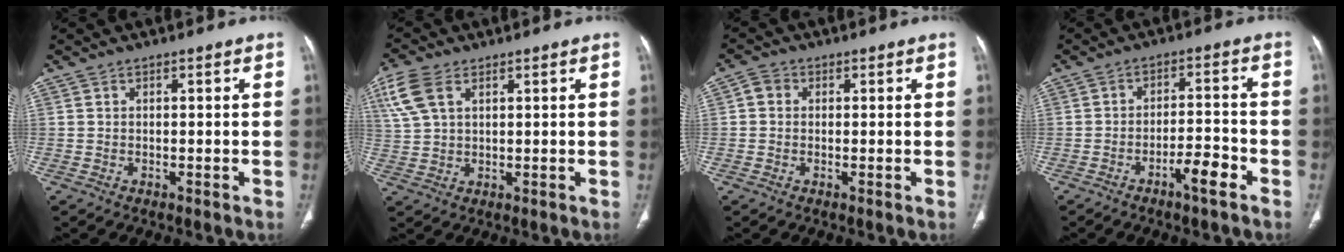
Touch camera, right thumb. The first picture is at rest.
{"total": 8.1, "force": [3.8, 4.6, 5.4], "torque": [-0.136, 0.006, 0.080]}
{"total": 2.5, "force": [0.3, 2.2, 1.1], "torque": [-0.013, 0.007, 0.001]}
{"total": 5.6, "force": [-3.5, 1.2, 4.3], "torque": [-0.074, 0.027, -0.056]}